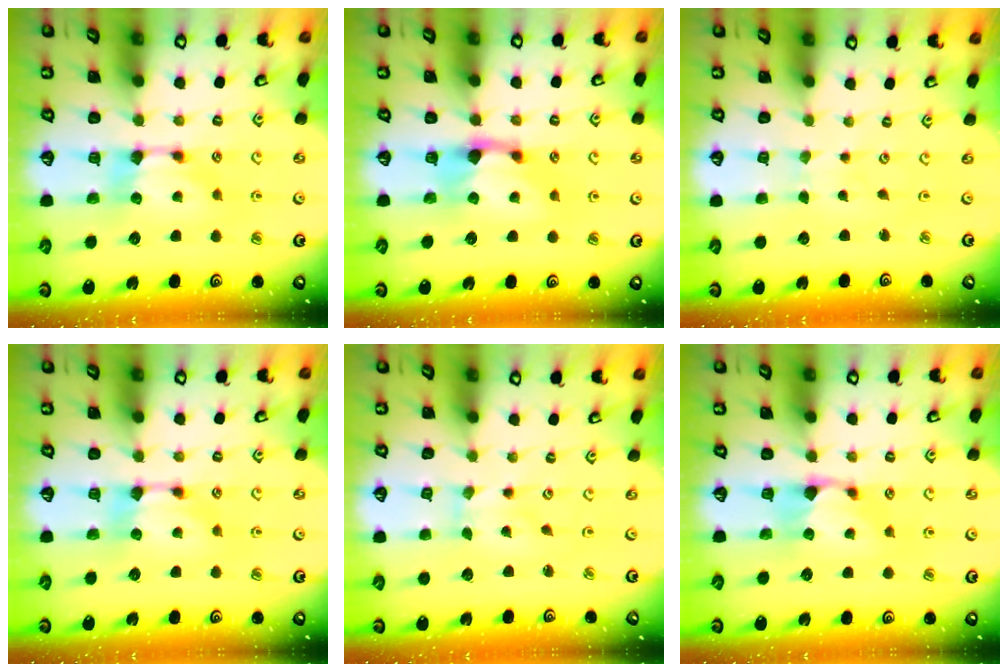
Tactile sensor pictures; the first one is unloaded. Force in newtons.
{"total": 1.5, "press": 0.7, "slide": 1.3}
{"total": 4.8, "press": 4.8, "slide": 0.1}
{"total": 0.0}
{"total": 3.4, "press": 3.3, "slide": 0.8}
{"total": 1.1, "press": 0.8, "slide": 0.7}